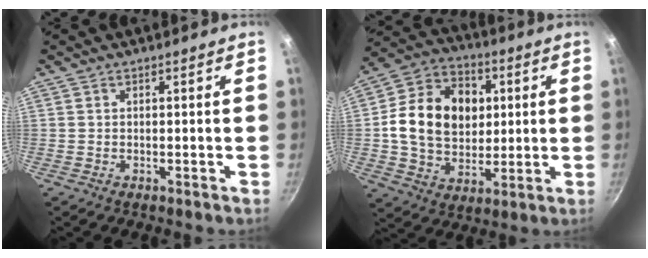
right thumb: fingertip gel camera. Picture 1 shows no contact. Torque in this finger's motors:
{"motor_torque": [0.15, 0.36, 0.29, -0.20, 0.22]}